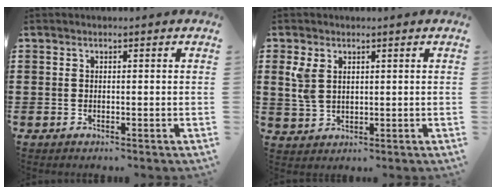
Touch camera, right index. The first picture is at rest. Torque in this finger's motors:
{"motor_torque": [0.16, -0.05, 0.11, 0.06]}